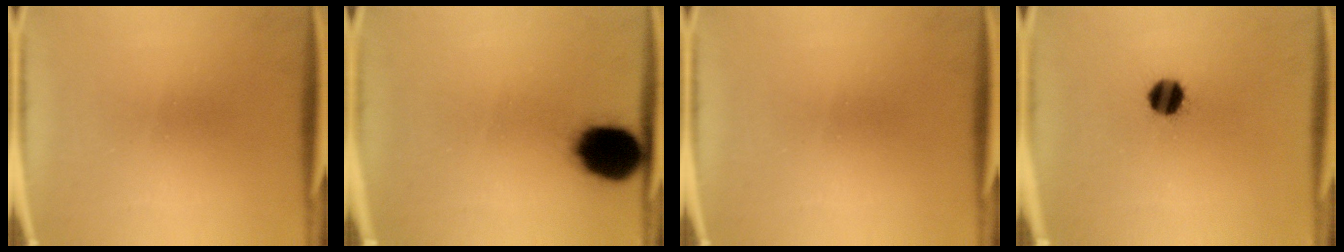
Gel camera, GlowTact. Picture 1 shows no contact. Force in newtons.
{"total": 13.1}
{"total": 0.0}
{"total": 6.4}